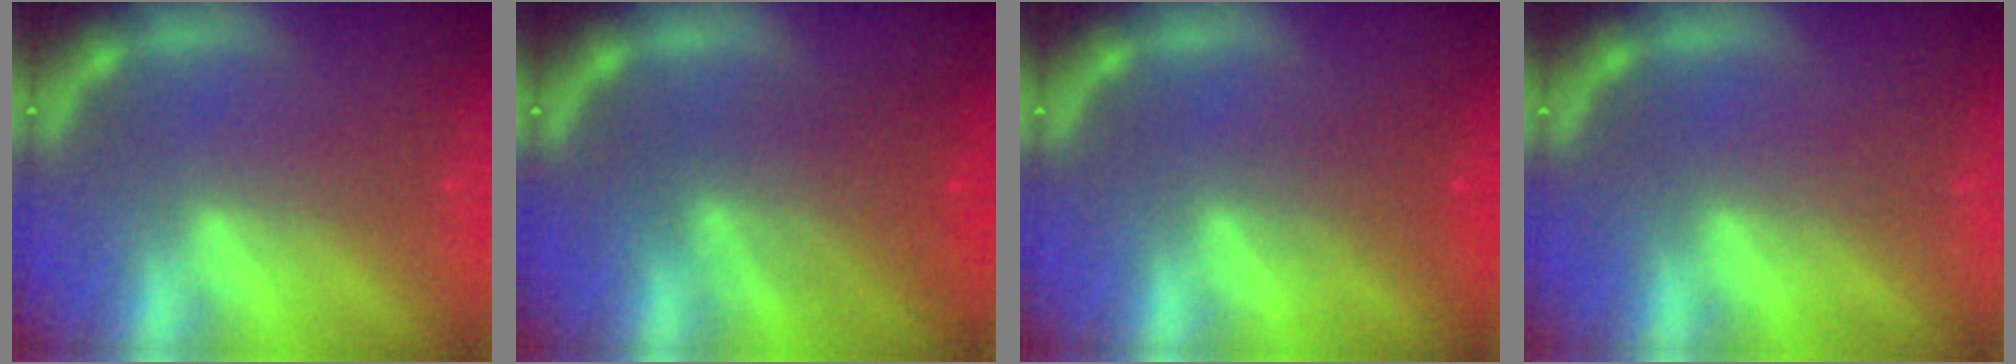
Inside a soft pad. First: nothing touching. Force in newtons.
{"total": 5.5}
{"total": 1.9}
{"total": 0.0}